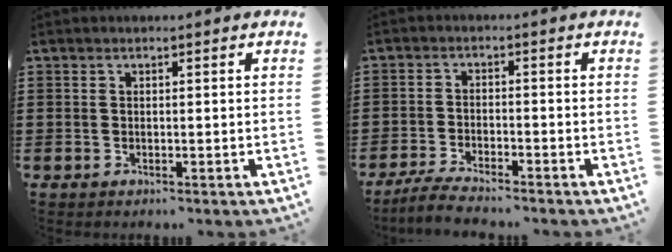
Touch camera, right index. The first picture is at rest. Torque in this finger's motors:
{"motor_torque": [0.78, 0.84, 0.21, 0.05]}